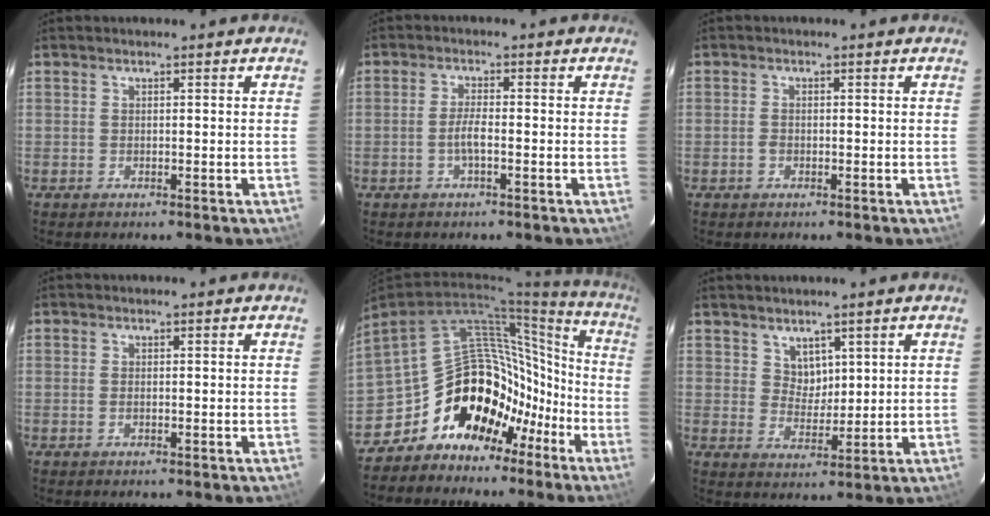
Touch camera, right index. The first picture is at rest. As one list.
[{"total": 2.8, "force": [-1.1, 0.3, 2.5], "torque": [-0.050, -0.001, -0.020]}, {"total": 1.4, "force": [-0.6, 0.9, 0.9], "torque": [-0.021, 0.002, -0.011]}, {"total": 0.7, "force": [-0.2, 0.2, 0.7], "torque": [-0.015, 0.000, -0.004]}, {"total": 17.4, "force": [-10.6, 12.2, 6.5], "torque": [-0.086, 0.084, -0.154]}, {"total": 3.9, "force": [2.6, 2.8, 0.9], "torque": [-0.007, 0.003, 0.051]}]